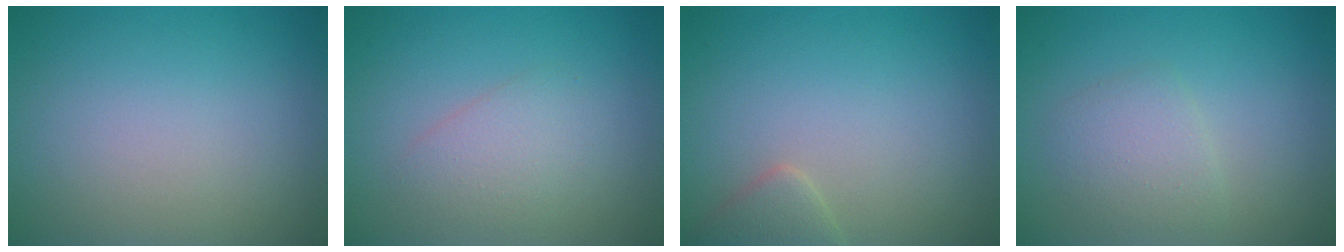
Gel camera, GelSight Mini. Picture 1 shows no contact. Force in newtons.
{"total": 2.2, "press": 2.2, "slide": 0.0}
{"total": 1.8, "press": 1.8, "slide": 0.1}
{"total": 2.3, "press": 2.3, "slide": 0.1}